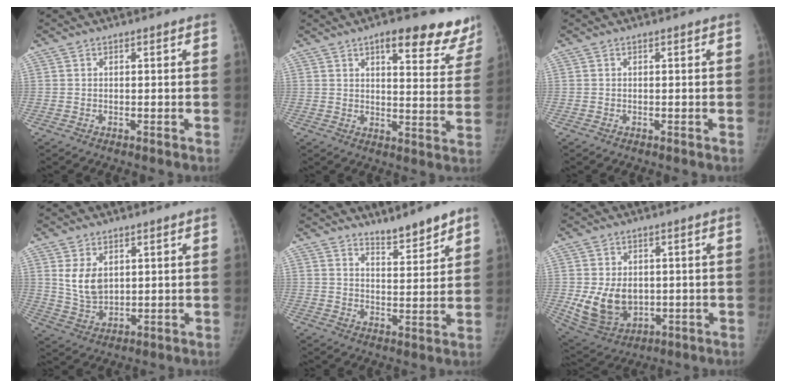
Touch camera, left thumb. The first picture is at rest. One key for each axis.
{"total": 15.7, "fx": 11.5, "fy": 5.5, "fz": 9.2, "tx": -0.060, "ty": -0.053, "tz": 0.130}
{"total": 0.0}
{"total": 6.5, "fx": 2.2, "fy": 4.3, "fz": 4.4, "tx": -0.064, "ty": -0.017, "tz": 0.056}
{"total": 6.9, "fx": 5.7, "fy": 1.5, "fz": 3.6, "tx": -0.041, "ty": -0.046, "tz": 0.093}
{"total": 11.1, "fx": -0.5, "fy": 8.2, "fz": 7.4, "tx": -0.112, "ty": -0.012, "tz": 0.014}